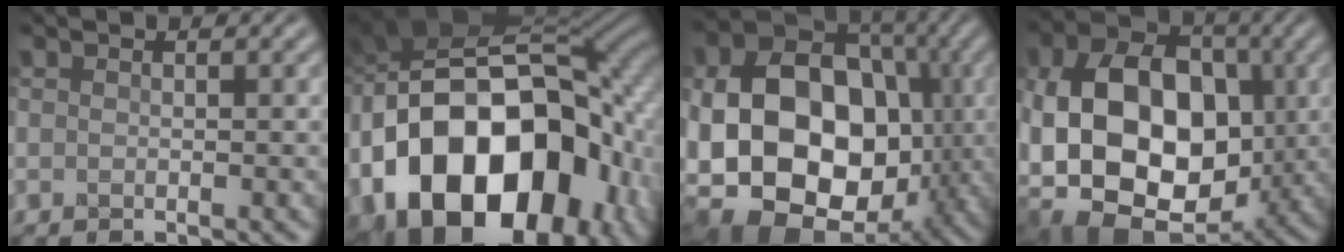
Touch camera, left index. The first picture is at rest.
{"total": 19.9, "force": [-5.5, 13.7, 13.5], "torque": [-0.268, -0.020, -0.069]}
{"total": 19.8, "force": [-3.1, 14.9, 12.7], "torque": [-0.208, -0.025, -0.072]}
{"total": 16.2, "force": [-1.7, 11.7, 11.0], "torque": [-0.185, -0.010, -0.024]}